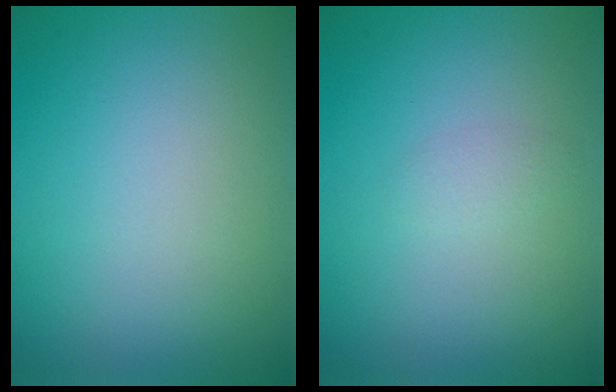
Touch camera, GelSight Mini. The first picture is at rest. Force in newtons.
{"total": 0.8, "press": 0.8, "slide": 0.0}